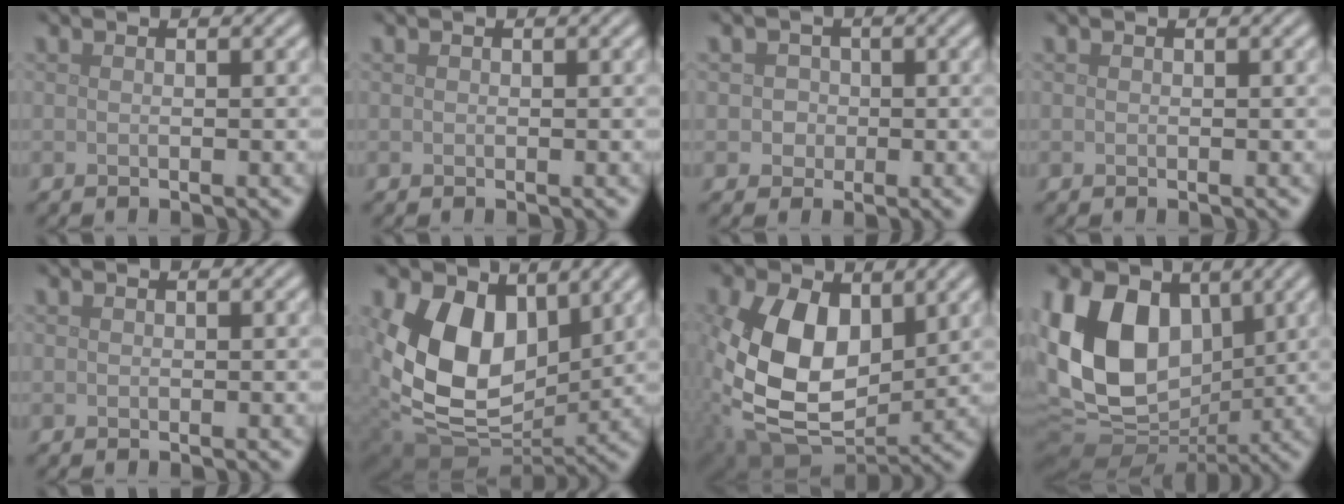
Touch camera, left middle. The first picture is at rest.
{"total": 0.0}
{"total": 2.3, "force": [0.5, 2.1, 0.8], "torque": [0.004, 0.008, -0.001]}
{"total": 0.0}
{"total": 0.0}
{"total": 11.0, "force": [3.3, 7.3, 7.5], "torque": [-0.156, -0.019, 0.061]}
{"total": 11.7, "force": [1.5, 7.5, 8.9], "torque": [-0.205, -0.014, 0.034]}
{"total": 13.9, "force": [2.2, 9.8, 9.5], "torque": [-0.212, 0.007, 0.031]}